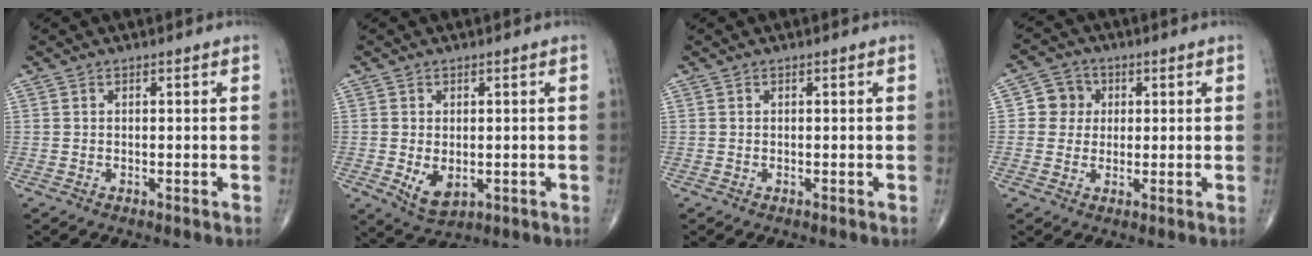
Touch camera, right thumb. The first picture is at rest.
{"total": 5.3, "force": [-0.9, 3.3, 4.0], "torque": [-0.063, -0.012, -0.003]}
{"total": 0.0}
{"total": 5.3, "force": [0.8, 5.1, 1.3], "torque": [0.009, 0.006, 0.006]}